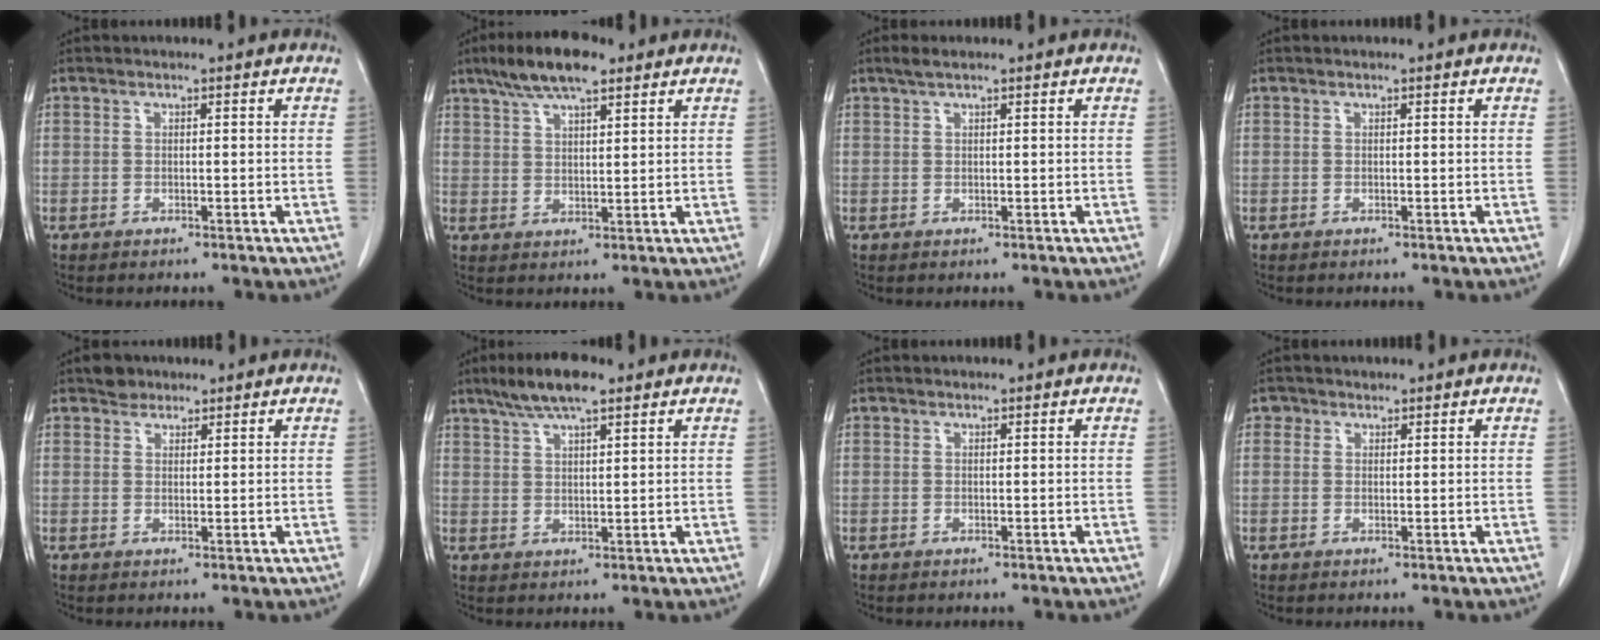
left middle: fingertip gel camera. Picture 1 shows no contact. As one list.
[{"total": 8.6, "force": [6.1, 2.1, 5.7], "torque": [-0.110, 0.015, 0.107]}, {"total": 1.5, "force": [1.2, 0.2, 1.0], "torque": [-0.026, 0.008, 0.024]}, {"total": 0.0}, {"total": 2.2, "force": [1.7, 1.3, 0.2], "torque": [-0.005, 0.004, 0.026]}, {"total": 7.0, "force": [5.1, 1.3, 4.7], "torque": [-0.095, 0.014, 0.091]}, {"total": 0.0}, {"total": 1.1, "force": [0.7, 0.8, -0.1], "torque": [0.008, 0.002, 0.008]}]